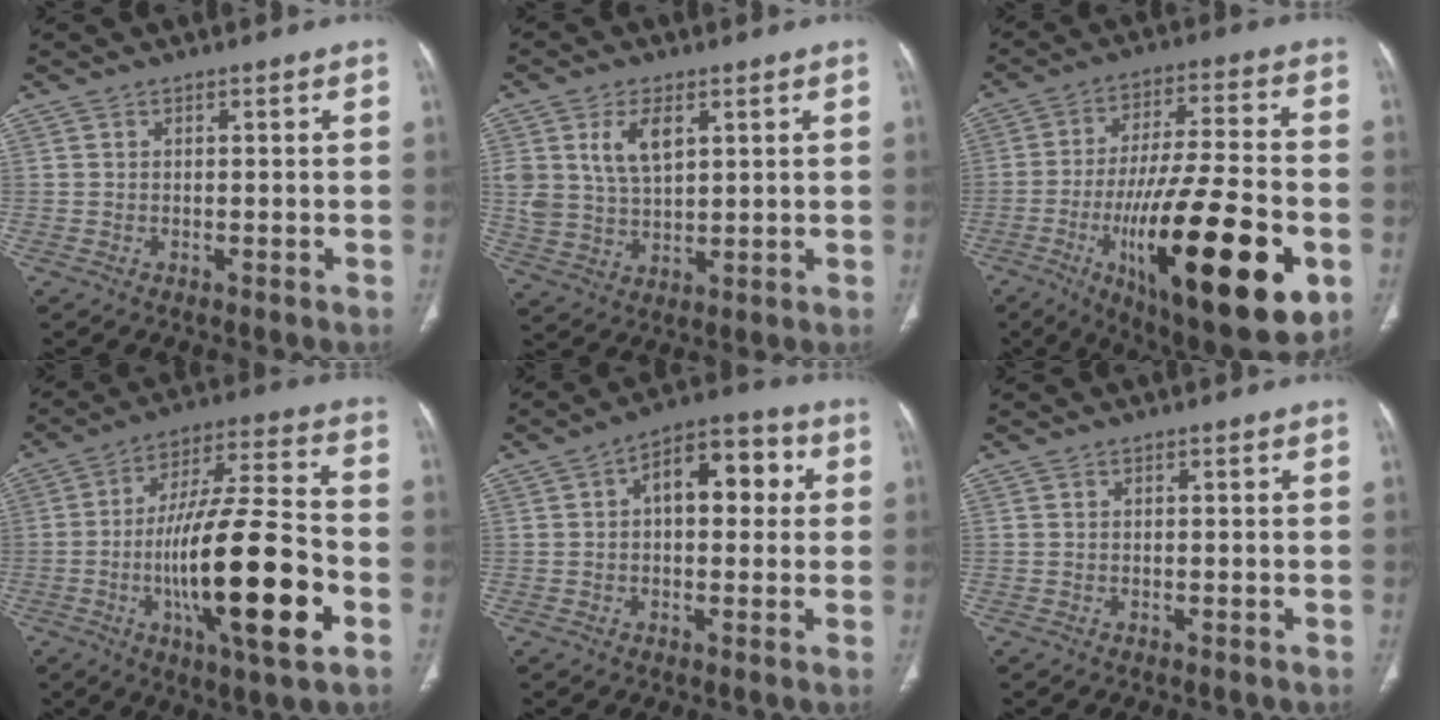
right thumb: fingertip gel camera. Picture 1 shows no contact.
{"total": 8.3, "force": [3.2, 4.7, 6.0], "torque": [-0.106, -0.012, 0.071]}
{"total": 29.3, "force": [-9.7, 8.5, 26.2], "torque": [-0.401, 0.015, -0.138]}
{"total": 24.1, "force": [-6.5, 6.0, 22.4], "torque": [-0.392, 0.019, -0.100]}
{"total": 10.9, "force": [2.0, 6.1, 8.8], "torque": [-0.090, 0.027, 0.020]}
{"total": 0.0}